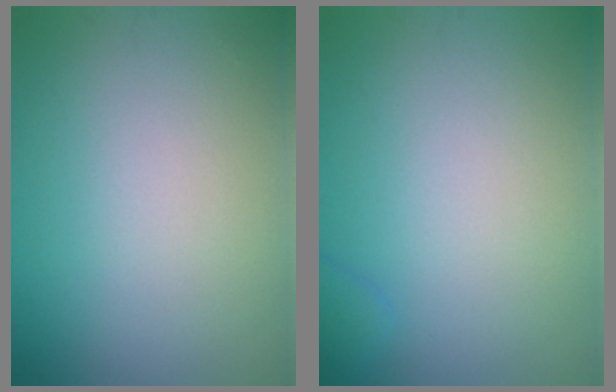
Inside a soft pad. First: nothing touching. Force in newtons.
{"total": 0.8, "press": 0.8, "slide": 0.1}